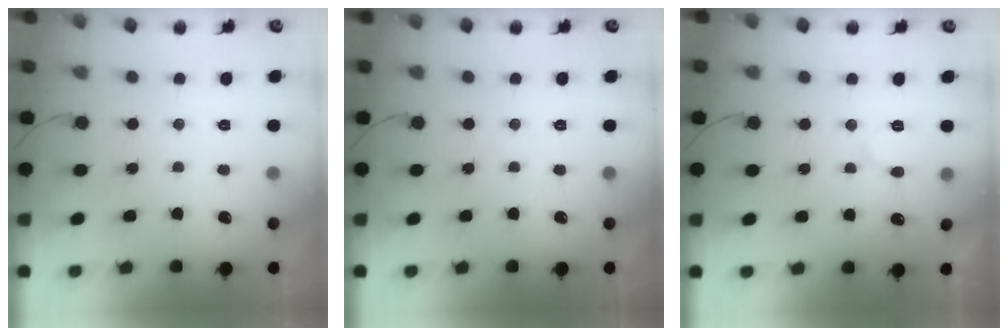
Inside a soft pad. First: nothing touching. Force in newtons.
{"total": 0.0}
{"total": 6.3, "press": 6.3, "slide": 0.6}